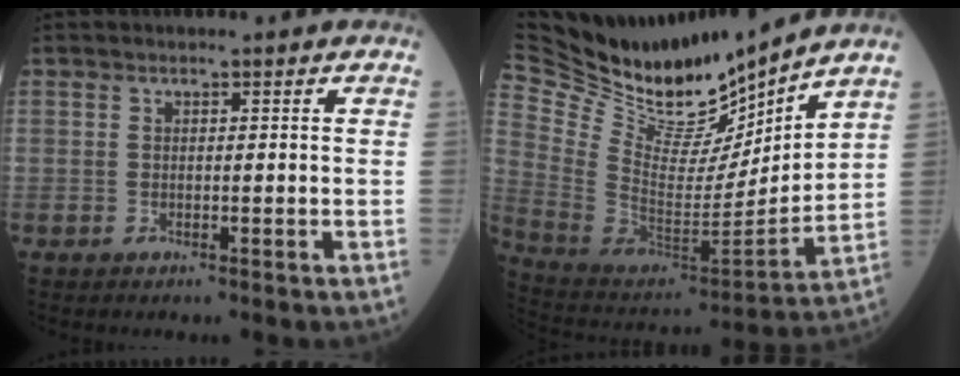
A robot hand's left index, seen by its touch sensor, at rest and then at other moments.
{"total": 22.8, "force": [20.6, 4.7, 8.6], "torque": [-0.180, -0.035, 0.363]}